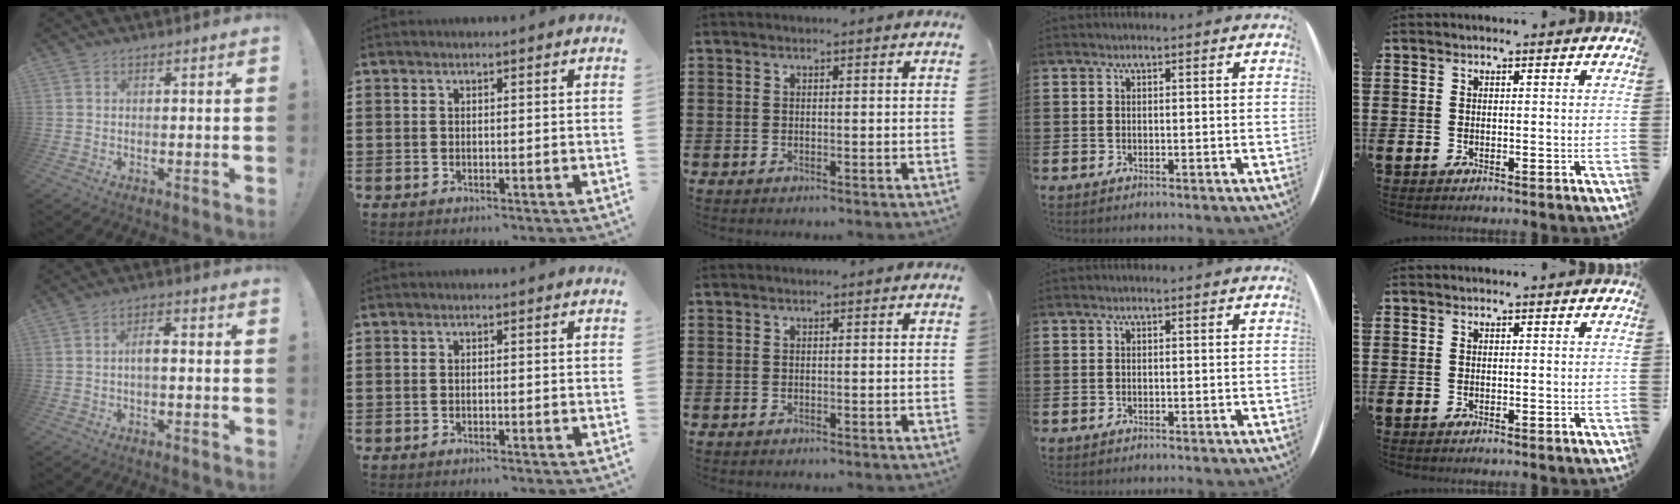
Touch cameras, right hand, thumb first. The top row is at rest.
{"thumb": {"total": 4.2, "force": [-0.6, 1.3, 3.9], "torque": [-0.063, 0.005, -0.013]}, "index": {"total": 0.6, "force": [-0.5, -0.2, 0.1], "torque": [-0.003, -0.003, -0.010]}}